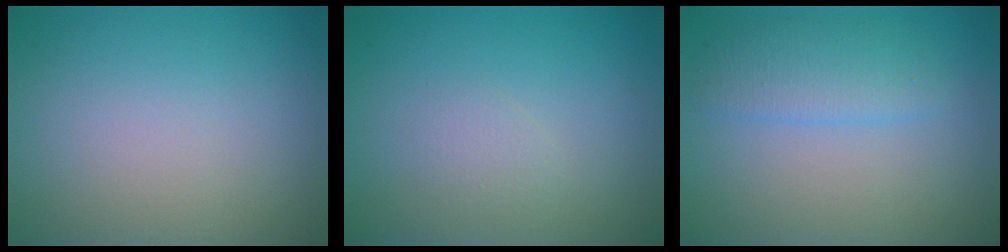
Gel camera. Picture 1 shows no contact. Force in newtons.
{"total": 1.0, "press": 1.0, "slide": 0.0}
{"total": 2.6, "press": 2.6, "slide": 0.1}